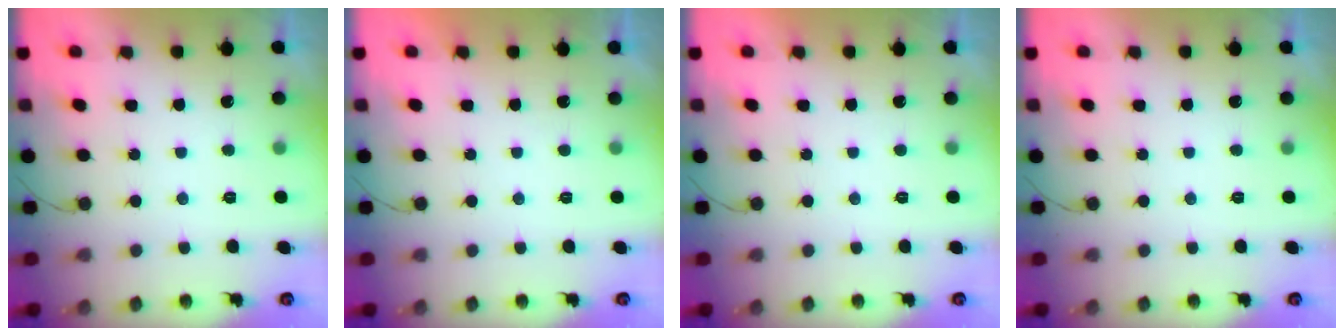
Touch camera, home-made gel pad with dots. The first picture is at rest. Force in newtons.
{"total": 2.0, "press": 2.0, "slide": 0.1}
{"total": 1.7, "press": 1.7, "slide": 0.0}
{"total": 0.0}